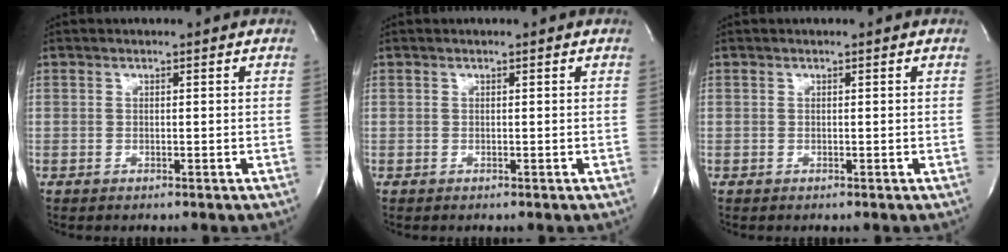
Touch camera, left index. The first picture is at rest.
{"total": 0.0}
{"total": 0.0}